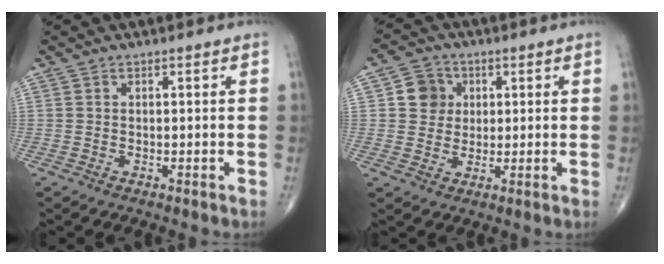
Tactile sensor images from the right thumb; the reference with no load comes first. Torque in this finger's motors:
{"motor_torque": [0.06, 1.00, 0.24, -0.06, 0.00]}